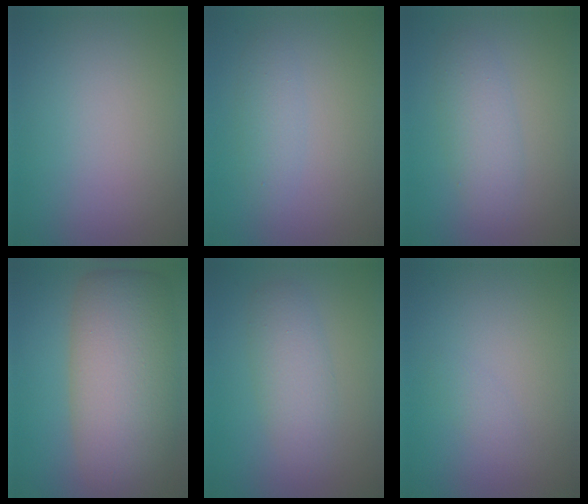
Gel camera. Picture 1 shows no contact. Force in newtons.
{"total": 1.6, "press": 1.6, "slide": 0.0}
{"total": 2.7, "press": 2.7, "slide": 0.1}
{"total": 10.8, "press": 10.8, "slide": 0.4}
{"total": 3.0, "press": 3.0, "slide": 0.1}
{"total": 0.8, "press": 0.8, "slide": 0.0}